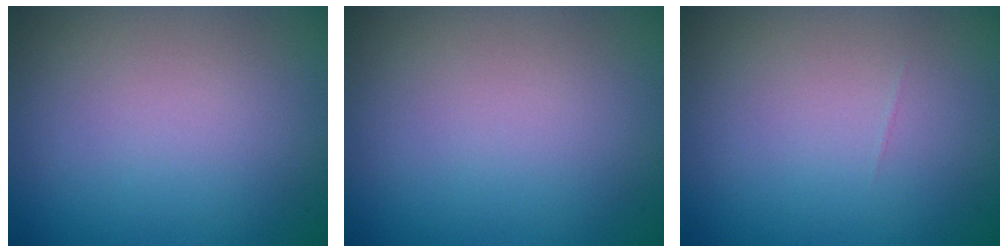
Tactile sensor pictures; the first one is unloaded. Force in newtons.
{"total": 0.0}
{"total": 0.0}